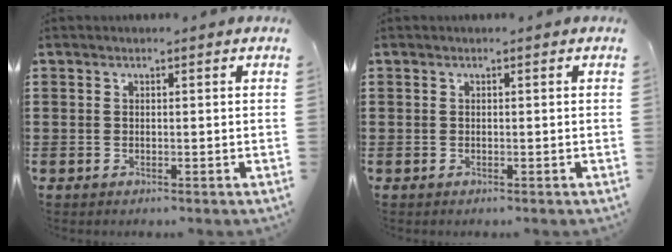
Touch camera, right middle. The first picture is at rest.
{"total": 0.0}